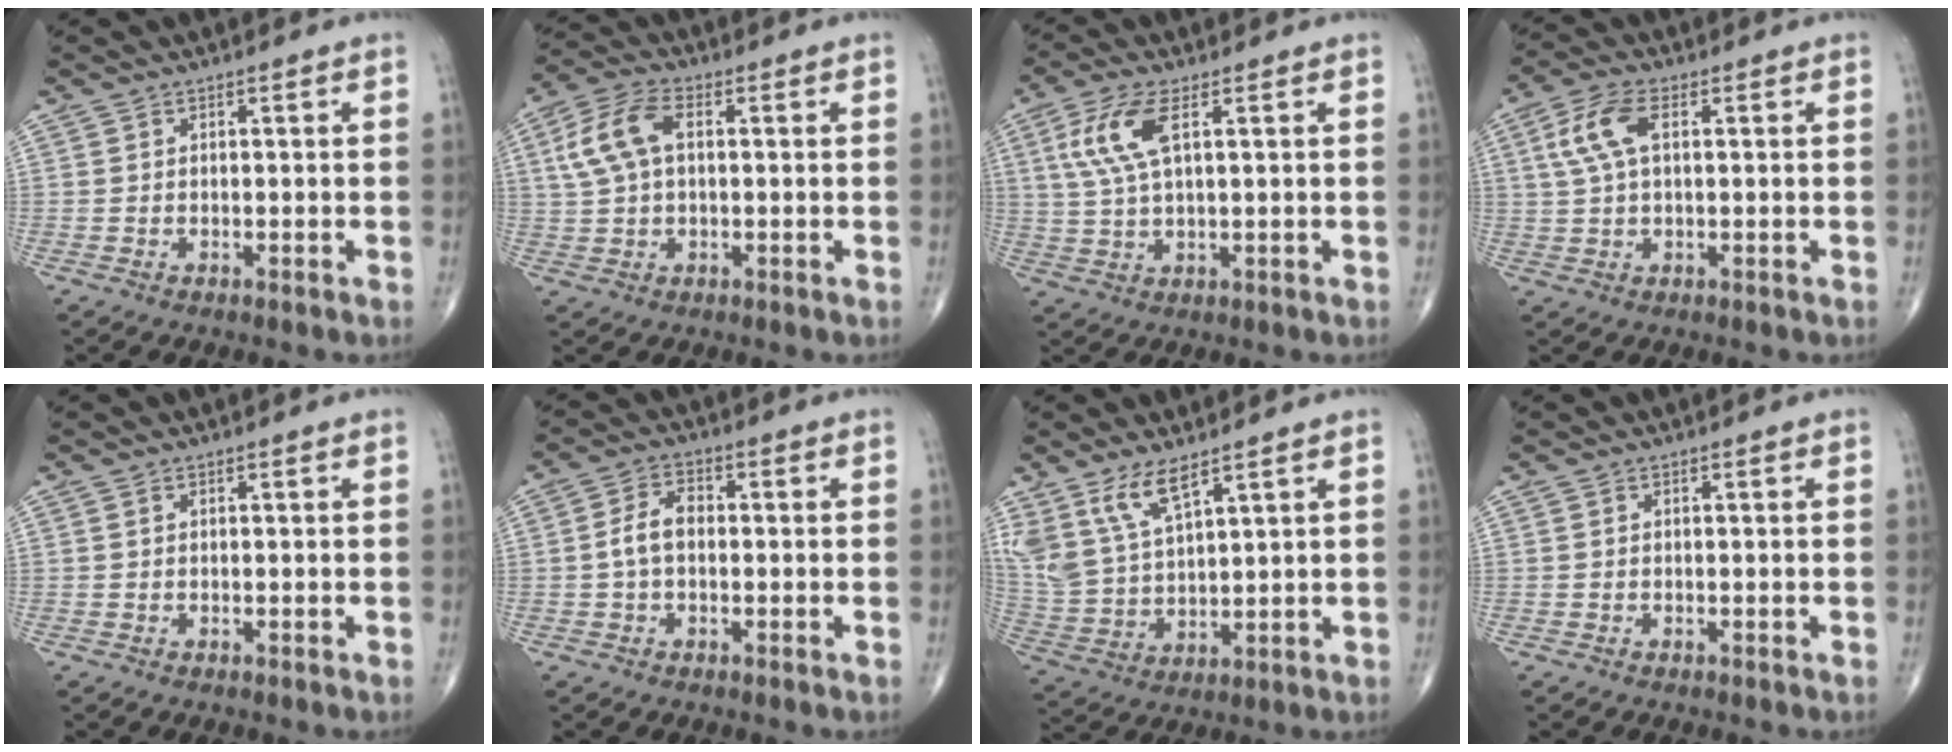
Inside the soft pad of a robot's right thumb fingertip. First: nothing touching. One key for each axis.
{"total": 9.1, "fx": 1.7, "fy": 5.1, "fz": 7.3, "tx": -0.157, "ty": 0.022, "tz": 0.031}
{"total": 8.4, "fx": 2.8, "fy": 3.0, "fz": 7.3, "tx": -0.173, "ty": 0.003, "tz": 0.060}
{"total": 7.5, "fx": 1.9, "fy": 3.7, "fz": 6.2, "tx": -0.139, "ty": 0.015, "tz": 0.036}
{"total": 0.0}
{"total": 4.8, "fx": -0.3, "fy": 3.0, "fz": 3.8, "tx": -0.071, "ty": 0.018, "tz": -0.013}
{"total": 10.4, "fx": 6.9, "fy": 3.8, "fz": 6.8, "tx": -0.137, "ty": -0.025, "tz": 0.156}
{"total": 0.0}